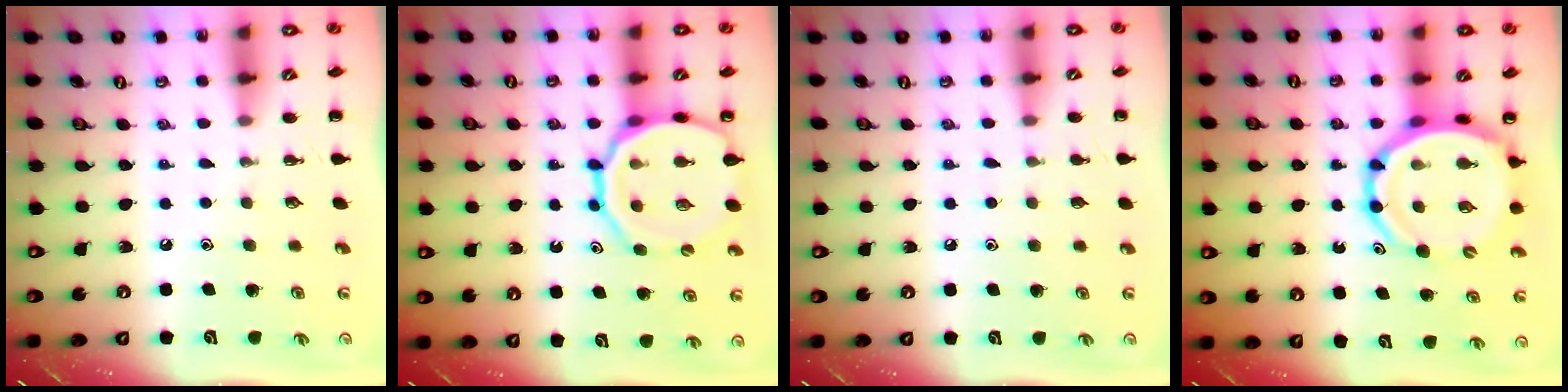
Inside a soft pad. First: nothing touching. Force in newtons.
{"total": 16.7, "press": 16.4, "slide": 3.0}
{"total": 4.4, "press": 4.1, "slide": 1.6}
{"total": 14.1, "press": 13.5, "slide": 4.0}